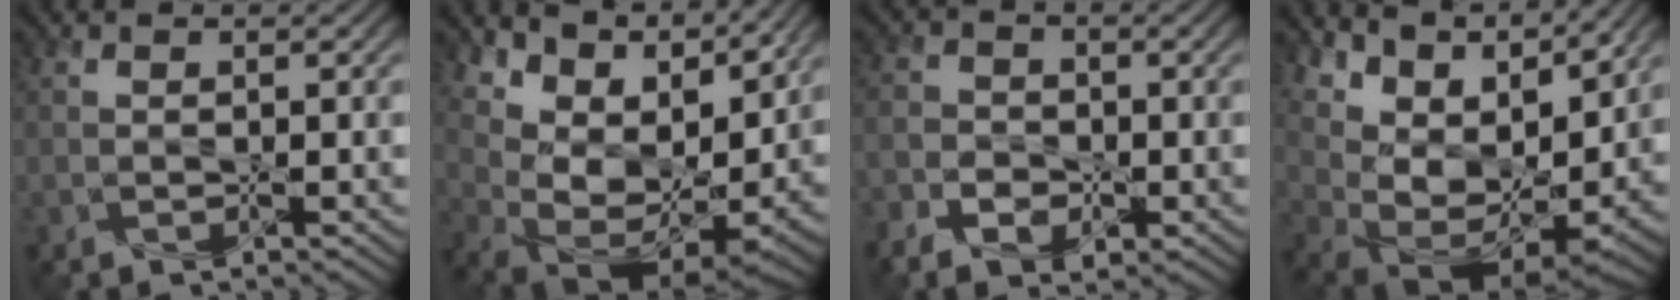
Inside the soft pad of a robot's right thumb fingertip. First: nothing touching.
{"total": 14.7, "force": [8.3, 7.8, 9.4], "torque": [-0.168, 0.029, 0.153]}
{"total": 4.2, "force": [-2.7, 2.7, 1.8], "torque": [-0.029, -0.005, -0.054]}
{"total": 15.5, "force": [8.7, 8.0, 10.0], "torque": [-0.198, 0.030, 0.160]}